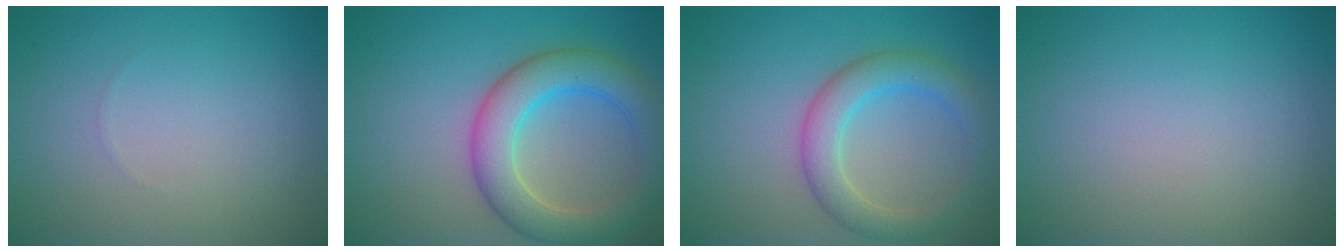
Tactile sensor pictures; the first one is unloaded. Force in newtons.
{"total": 6.4, "press": 6.4, "slide": 0.2}
{"total": 4.3, "press": 4.3, "slide": 0.3}
{"total": 0.0}